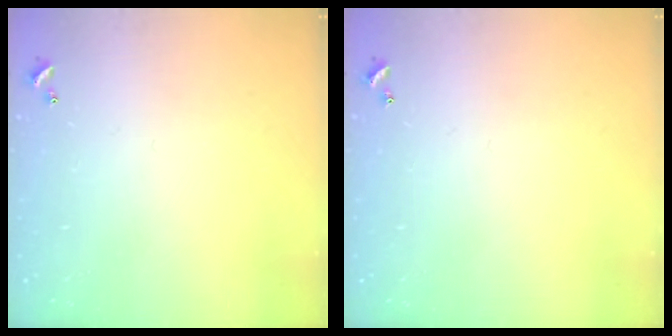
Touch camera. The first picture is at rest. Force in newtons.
{"total": 0.0}